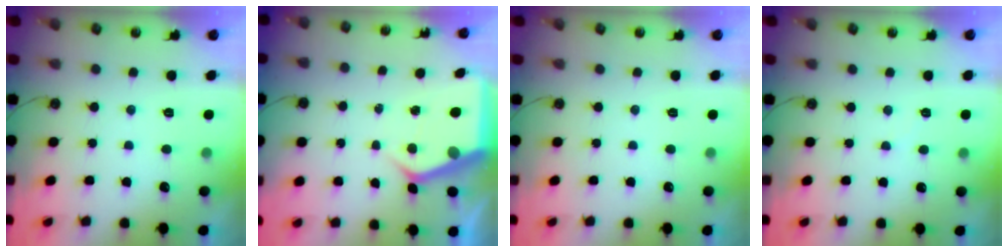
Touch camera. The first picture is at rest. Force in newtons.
{"total": 5.0, "press": 5.0, "slide": 0.5}
{"total": 0.0}
{"total": 3.0, "press": 2.9, "slide": 0.4}